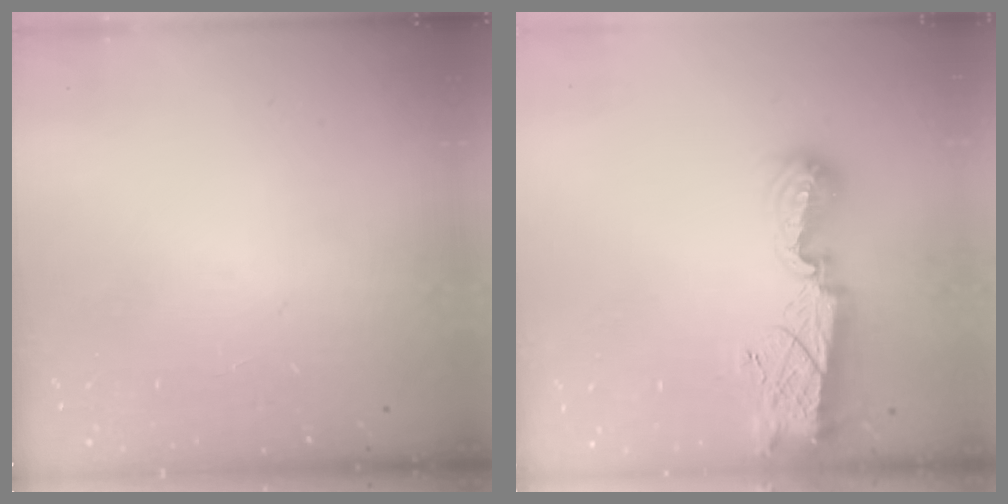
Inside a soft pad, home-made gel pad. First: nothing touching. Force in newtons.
{"total": 11.4, "press": 11.4, "slide": 0.8}